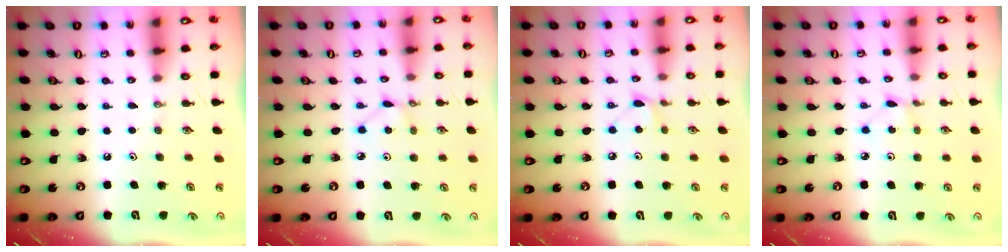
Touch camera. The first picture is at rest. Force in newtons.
{"total": 2.1, "press": 2.1, "slide": 0.3}
{"total": 4.3, "press": 4.3, "slide": 0.5}
{"total": 0.7, "press": 0.7, "slide": 0.1}